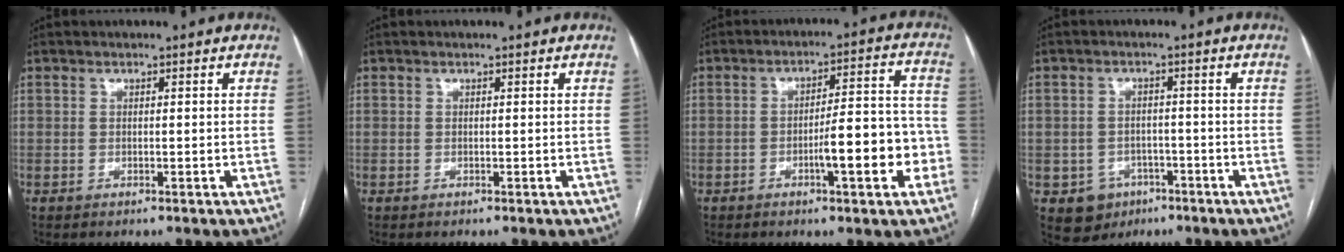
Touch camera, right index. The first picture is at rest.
{"total": 0.0}
{"total": 10.4, "force": [-3.4, 2.1, 9.7], "torque": [-0.132, 0.025, -0.045]}
{"total": 5.5, "force": [-2.5, 4.7, 1.1], "torque": [-0.014, 0.008, -0.029]}